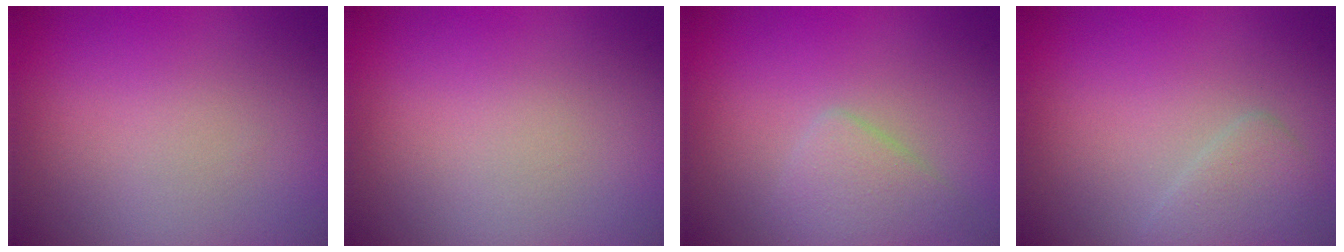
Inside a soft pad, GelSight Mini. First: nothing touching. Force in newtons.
{"total": 0.0}
{"total": 2.4, "press": 2.4, "slide": 0.2}
{"total": 1.9, "press": 1.9, "slide": 0.0}